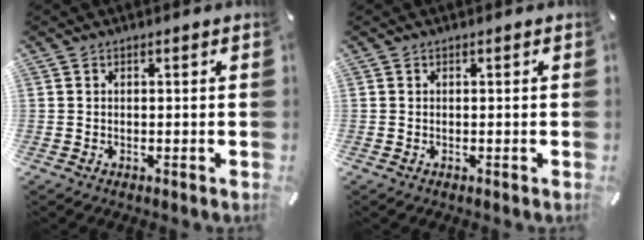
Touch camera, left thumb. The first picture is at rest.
{"total": 0.0}